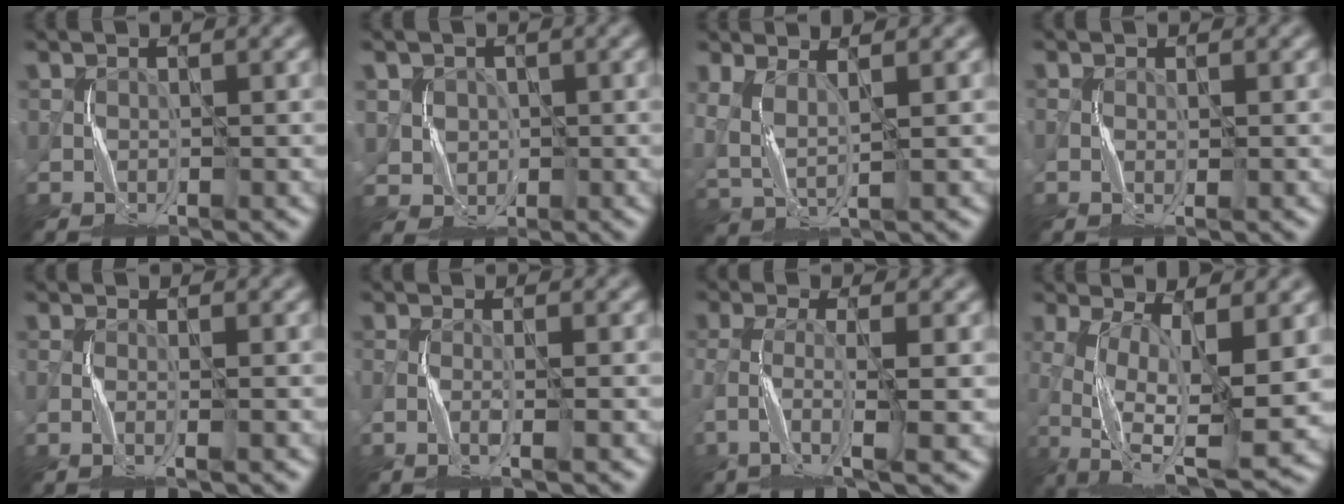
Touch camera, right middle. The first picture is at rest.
{"total": 3.8, "force": [1.2, 3.4, 1.2], "torque": [-0.053, 0.007, 0.035]}
{"total": 3.9, "force": [1.7, 1.4, 3.2], "torque": [-0.083, -0.001, 0.039]}
{"total": 0.5, "force": [-0.3, 0.0, 0.4], "torque": [-0.008, 0.000, -0.009]}
{"total": 1.2, "force": [-0.9, -0.2, 0.7], "torque": [-0.015, 0.001, -0.021]}
{"total": 1.5, "force": [-1.1, -0.2, 0.9], "torque": [-0.021, 0.001, -0.027]}
{"total": 4.1, "force": [-1.9, 0.6, 3.6], "torque": [-0.079, -0.007, -0.044]}
{"total": 10.4, "force": [-2.2, 3.0, 9.7], "torque": [-0.174, -0.009, -0.036]}